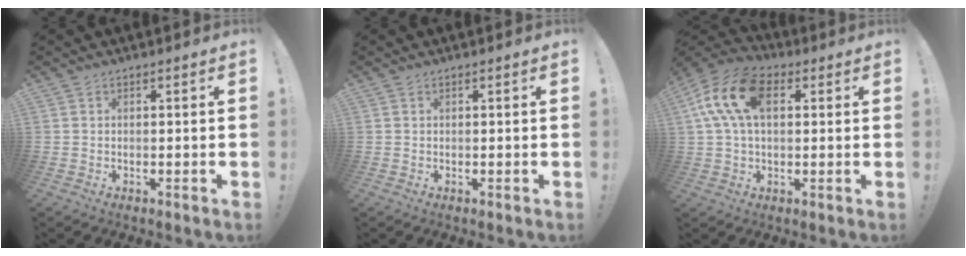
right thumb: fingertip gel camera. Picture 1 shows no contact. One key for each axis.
{"total": 0.0}
{"total": 16.0, "fx": 4.1, "fy": 9.7, "fz": 12.1, "tx": -0.238, "ty": 0.010, "tz": 0.074}